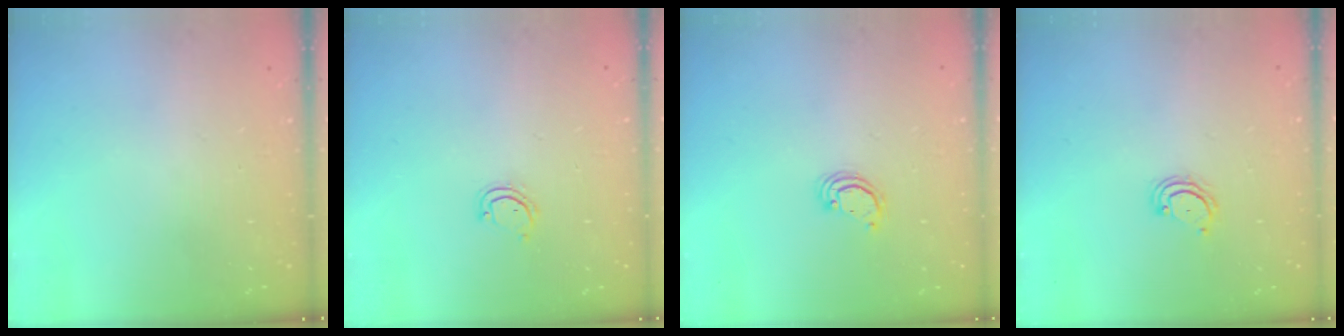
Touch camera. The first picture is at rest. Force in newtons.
{"total": 3.3, "press": 3.3, "slide": 0.2}
{"total": 2.1, "press": 2.1, "slide": 0.1}
{"total": 3.6, "press": 3.6, "slide": 0.3}